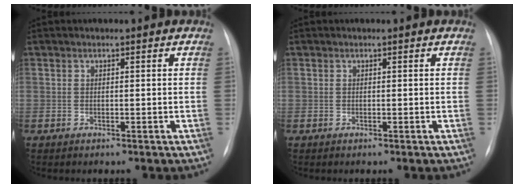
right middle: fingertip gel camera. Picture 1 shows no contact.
{"total": 0.0}